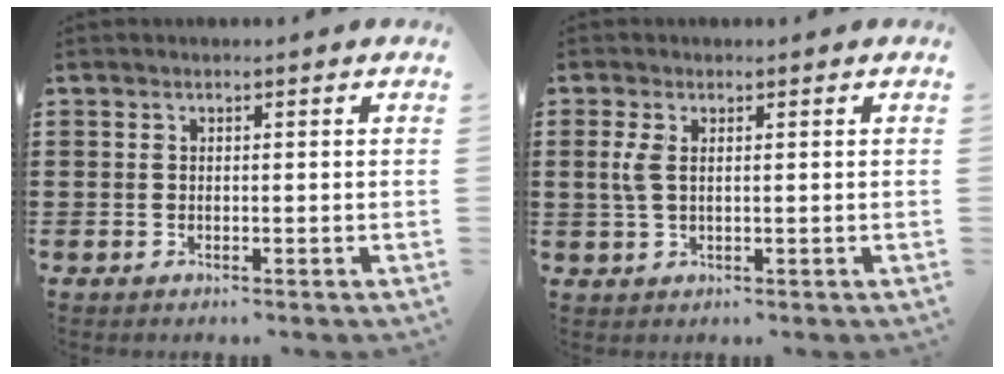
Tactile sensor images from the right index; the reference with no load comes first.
{"total": 2.6, "force": [0.5, 1.1, 2.3], "torque": [-0.062, 0.001, 0.003]}